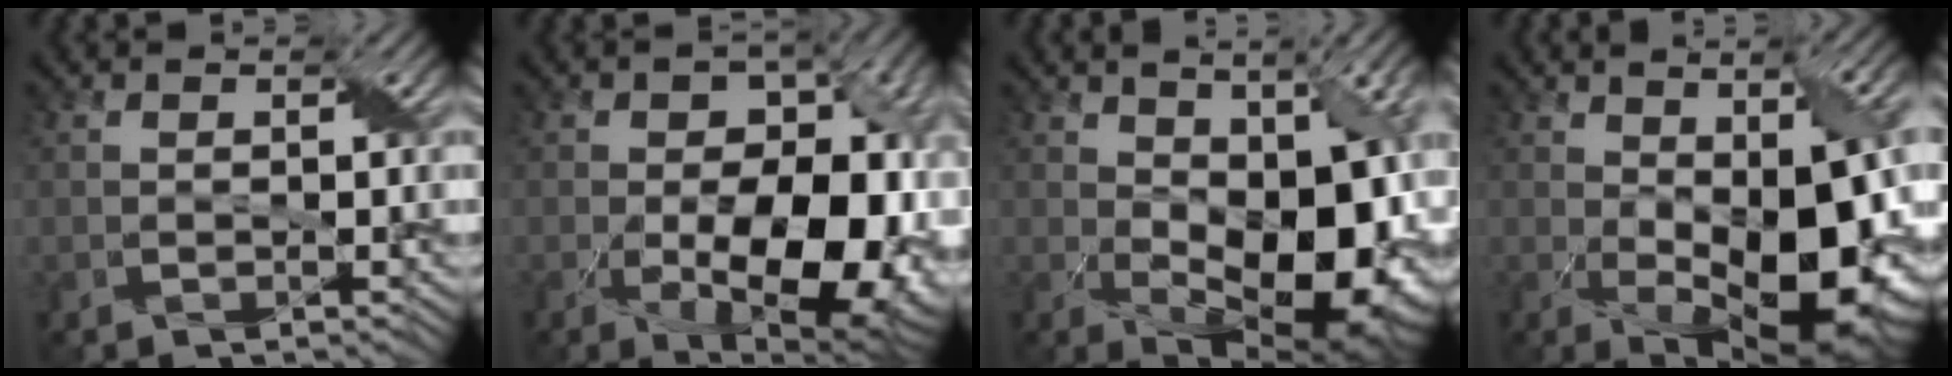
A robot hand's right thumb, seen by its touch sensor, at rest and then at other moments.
{"total": 16.1, "force": [-3.5, 9.2, 12.8], "torque": [-0.172, -0.032, -0.036]}
{"total": 17.0, "force": [-0.6, 8.8, 14.5], "torque": [-0.215, -0.030, 0.024]}
{"total": 15.7, "force": [-1.6, 7.2, 13.9], "torque": [-0.214, -0.029, -0.004]}